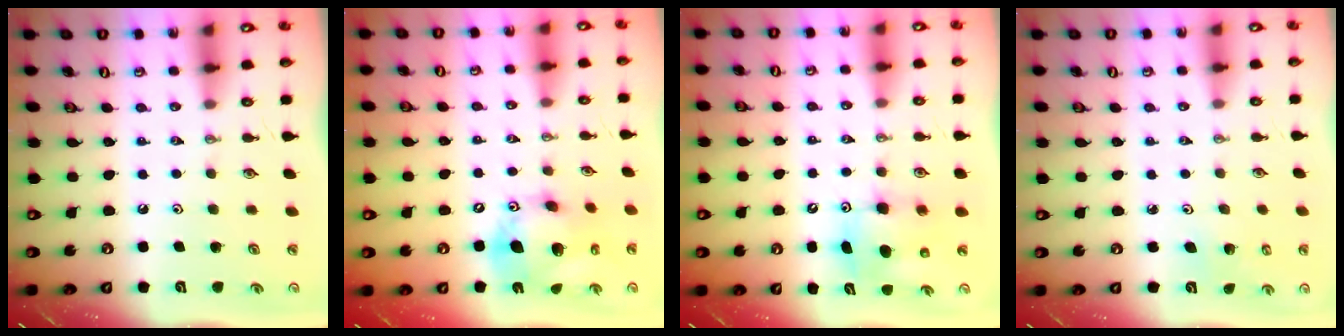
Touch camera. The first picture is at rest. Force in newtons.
{"total": 16.0, "press": 15.7, "slide": 2.9}
{"total": 7.9, "press": 7.7, "slide": 2.0}
{"total": 3.3, "press": 3.3, "slide": 0.3}